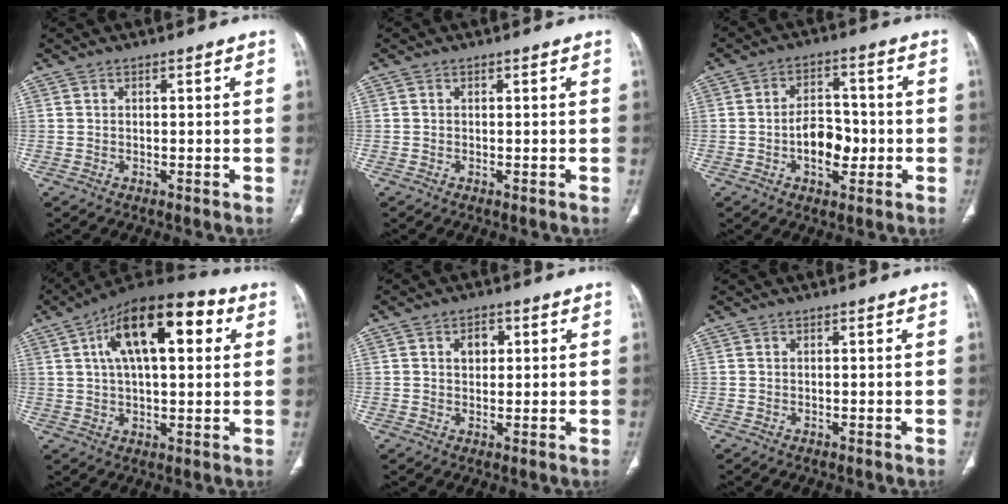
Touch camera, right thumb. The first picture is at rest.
{"total": 0.0}
{"total": 8.4, "force": [-1.7, 5.2, 6.3], "torque": [-0.076, 0.019, -0.029]}
{"total": 18.9, "force": [5.9, 8.4, 15.9], "torque": [-0.233, 0.017, 0.087]}
{"total": 3.6, "force": [1.0, 2.7, 2.2], "torque": [-0.019, 0.001, 0.015]}
{"total": 0.0}